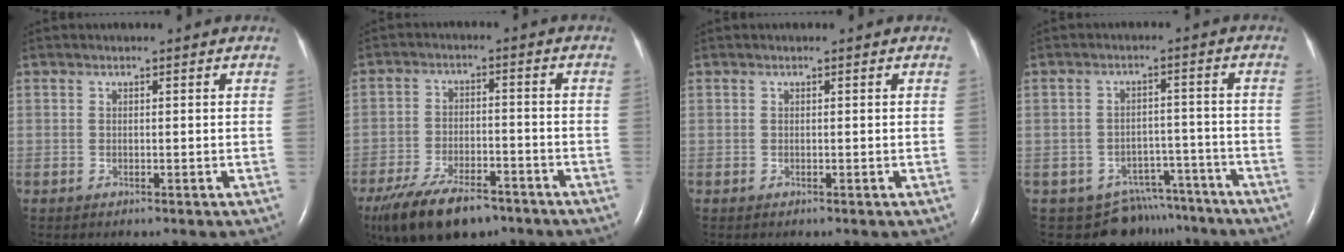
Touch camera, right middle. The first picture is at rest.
{"total": 12.3, "force": [-9.0, 4.6, 7.1], "torque": [-0.130, -0.014, -0.153]}
{"total": 0.0}
{"total": 9.8, "force": [-8.3, 5.2, 0.0], "torque": [0.010, 0.032, -0.102]}